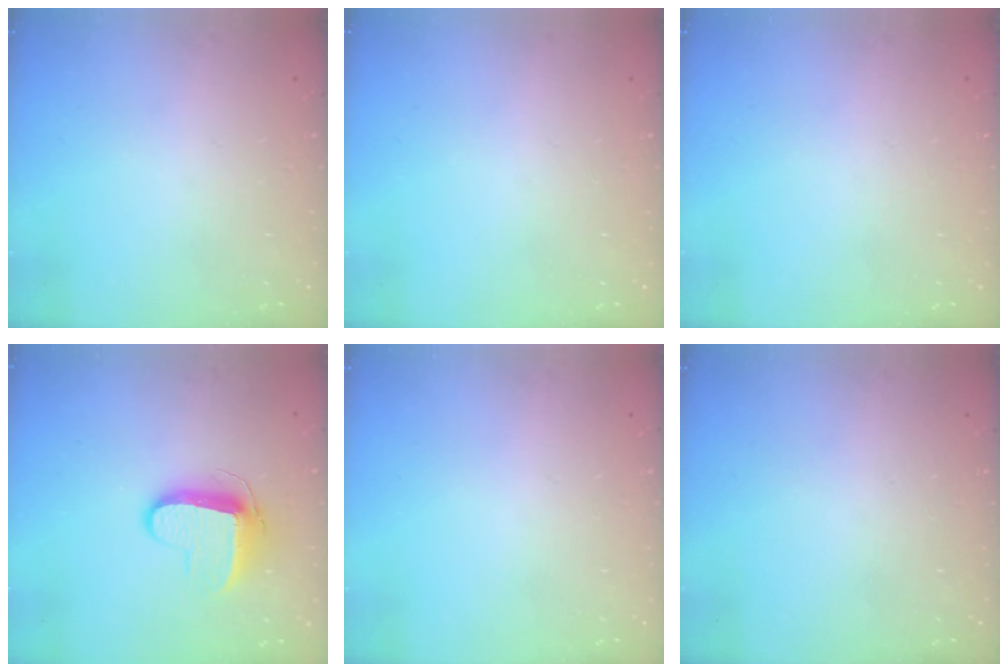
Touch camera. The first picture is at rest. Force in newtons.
{"total": 0.0}
{"total": 0.0}
{"total": 9.3, "press": 9.3, "slide": 0.5}
{"total": 0.0}
{"total": 0.0}